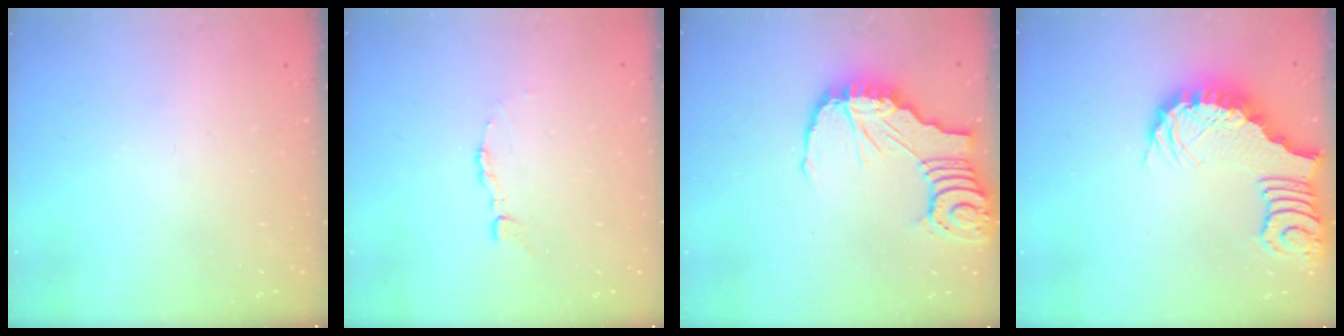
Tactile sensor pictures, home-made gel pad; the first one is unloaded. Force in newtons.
{"total": 2.9, "press": 2.9, "slide": 0.2}
{"total": 14.6, "press": 14.5, "slide": 1.5}
{"total": 3.2, "press": 3.1, "slide": 0.7}